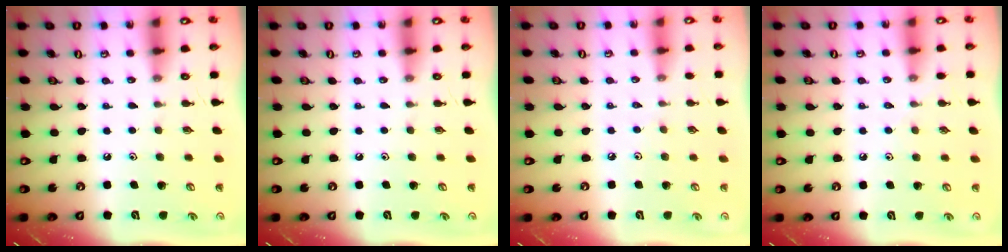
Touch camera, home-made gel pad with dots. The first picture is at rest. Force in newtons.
{"total": 0.0}
{"total": 2.2, "press": 2.2, "slide": 0.5}
{"total": 4.6, "press": 4.5, "slide": 0.7}